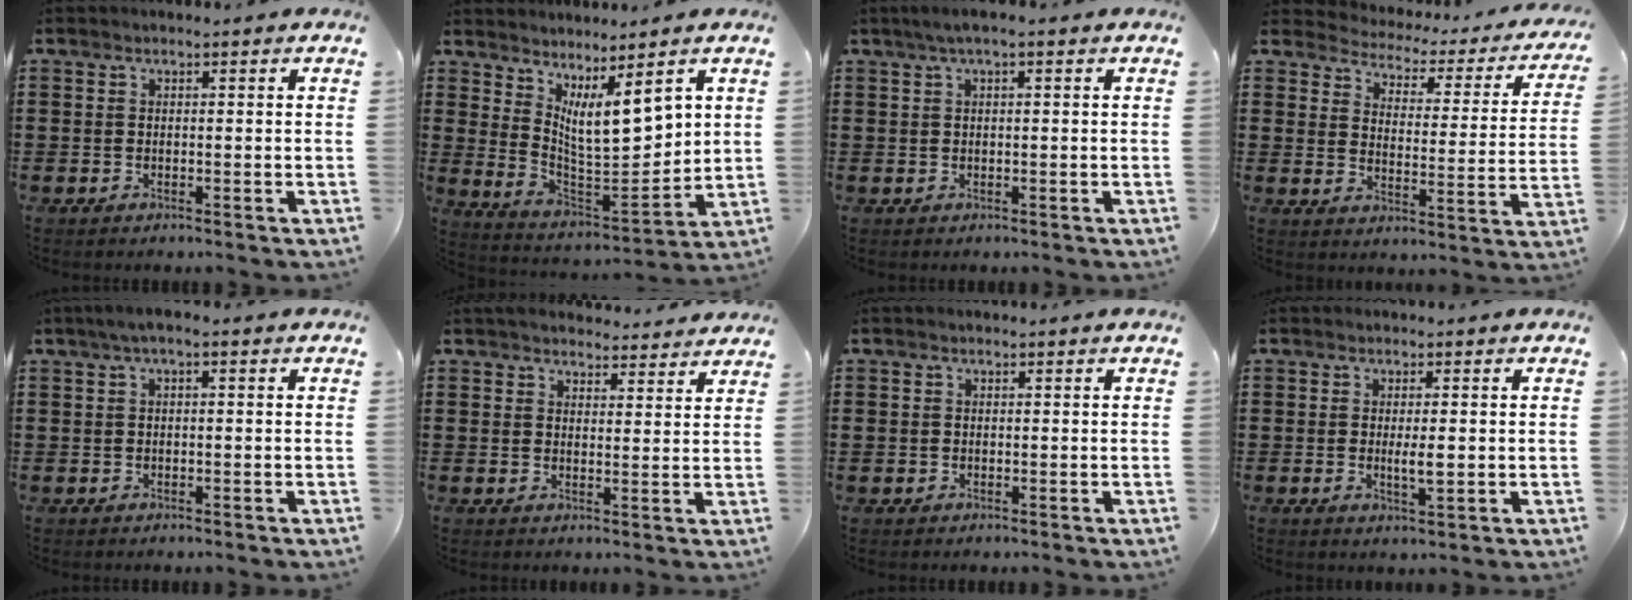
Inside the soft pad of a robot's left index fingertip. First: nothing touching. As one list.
[{"total": 9.2, "force": [5.3, 2.8, 7.0], "torque": [-0.112, -0.035, 0.092]}, {"total": 1.5, "force": [0.4, 0.1, 1.4], "torque": [-0.025, -0.001, 0.007]}, {"total": 2.2, "force": [2.1, 0.7, 0.1], "torque": [-0.025, -0.024, 0.027]}, {"total": 1.4, "force": [-0.3, 0.3, 1.3], "torque": [-0.029, -0.004, -0.008]}, {"total": 3.7, "force": [3.7, 0.7, 0.3], "torque": [-0.010, -0.016, 0.066]}, {"total": 0.6, "force": [0.0, 0.6, 0.1], "torque": [-0.004, 0.004, -0.001]}, {"total": 2.8, "force": [0.0, 0.6, 2.7], "torque": [-0.049, -0.004, 0.001]}]